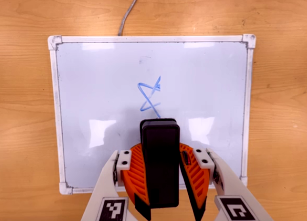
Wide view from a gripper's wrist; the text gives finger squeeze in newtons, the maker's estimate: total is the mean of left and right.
{"total": 8.6, "left": 8.5, "right": 8.8}